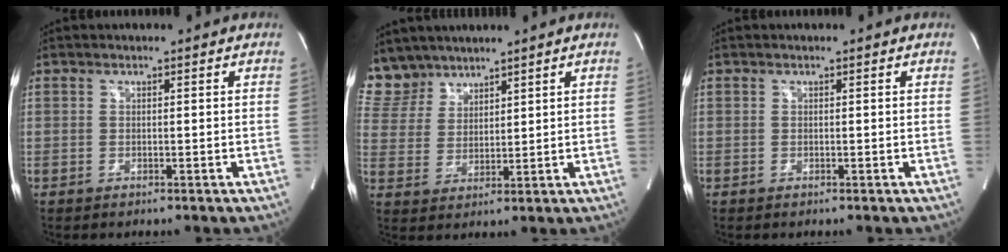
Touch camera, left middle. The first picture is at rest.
{"total": 7.3, "force": [6.6, 3.2, 0.2], "torque": [-0.010, 0.011, 0.146]}
{"total": 0.0}